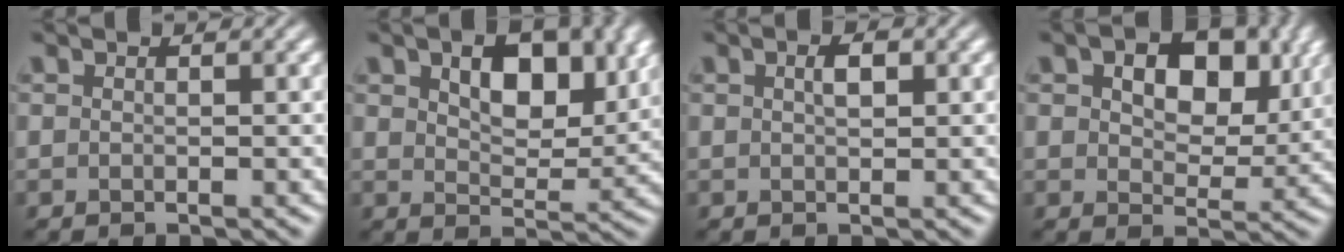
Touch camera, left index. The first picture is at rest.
{"total": 6.2, "force": [2.6, 3.2, 4.6], "torque": [-0.073, -0.005, 0.041]}
{"total": 1.7, "force": [0.6, 0.7, 1.4], "torque": [-0.025, 0.003, 0.010]}
{"total": 8.5, "force": [3.0, 5.2, 6.0], "torque": [-0.093, -0.001, 0.040]}